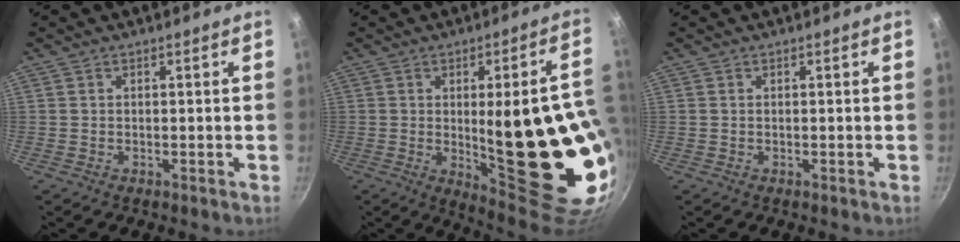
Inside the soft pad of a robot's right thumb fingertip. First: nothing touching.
{"total": 25.3, "force": [-2.2, 7.1, 24.2], "torque": [-0.290, -0.019, -0.005]}
{"total": 0.0}